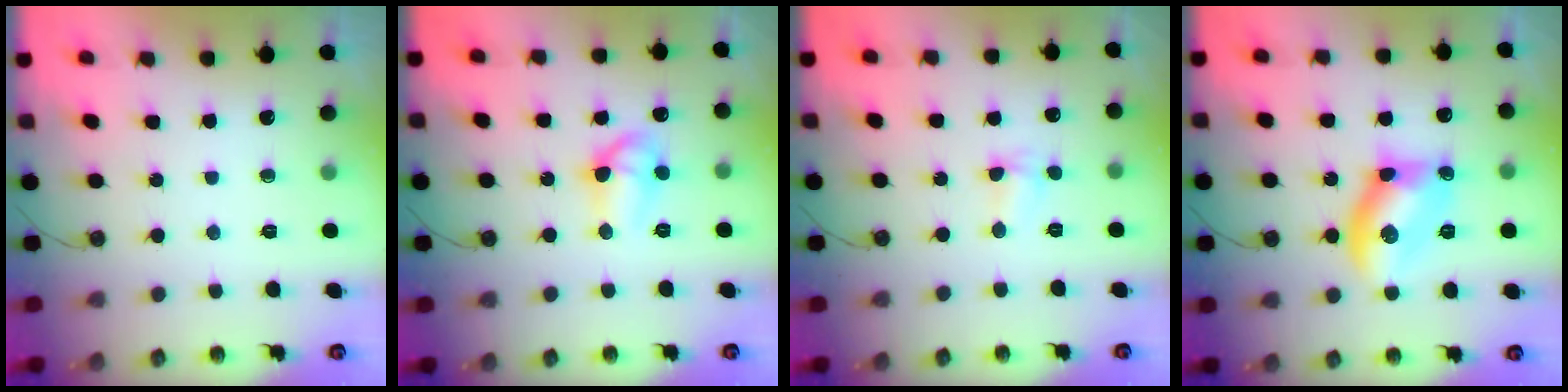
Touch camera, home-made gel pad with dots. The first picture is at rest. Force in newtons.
{"total": 9.4, "press": 9.3, "slide": 1.0}
{"total": 2.8, "press": 2.6, "slide": 1.0}
{"total": 11.7, "press": 11.7, "slide": 0.5}